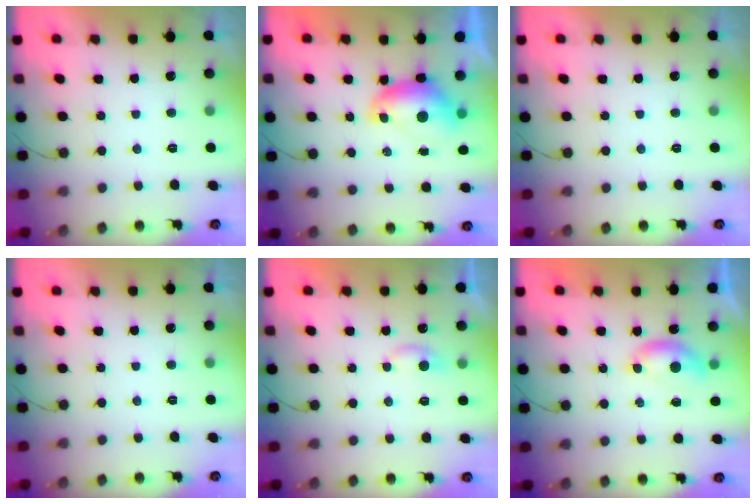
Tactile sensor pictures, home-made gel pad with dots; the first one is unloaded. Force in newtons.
{"total": 8.2, "press": 8.1, "slide": 1.0}
{"total": 0.0}
{"total": 0.0}
{"total": 3.6, "press": 3.6, "slide": 0.5}
{"total": 4.5, "press": 4.5, "slide": 0.6}